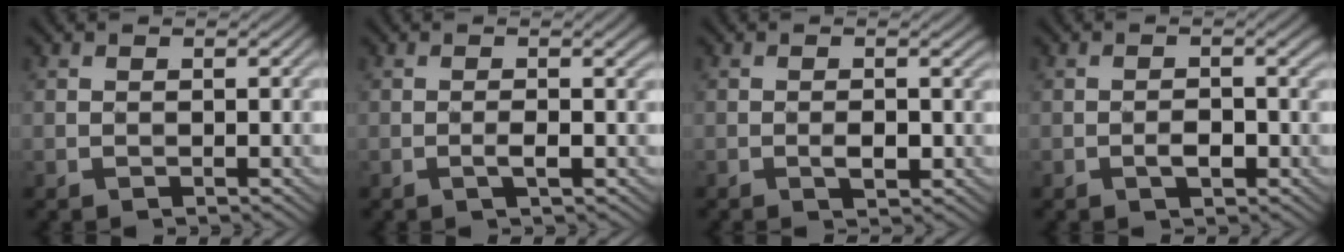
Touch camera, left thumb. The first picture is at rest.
{"total": 2.6, "force": [-0.4, 0.0, 2.5], "torque": [-0.043, 0.005, -0.010]}
{"total": 2.2, "force": [-0.6, 0.5, 2.0], "torque": [-0.036, 0.002, -0.008]}
{"total": 2.3, "force": [-0.8, 0.8, 2.0], "torque": [-0.035, 0.003, -0.012]}